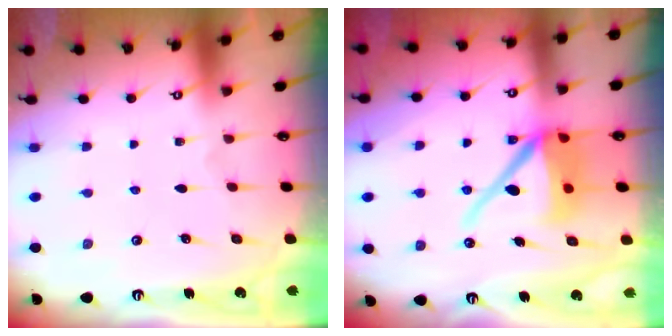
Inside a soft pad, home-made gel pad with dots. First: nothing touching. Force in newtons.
{"total": 12.5, "press": 12.3, "slide": 1.8}